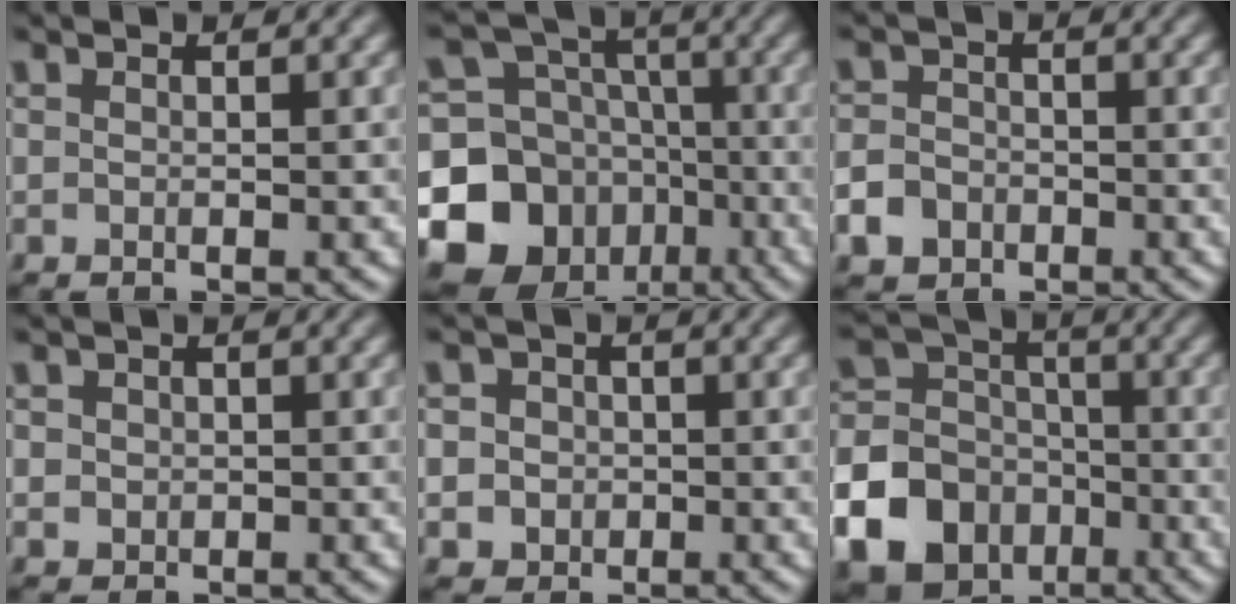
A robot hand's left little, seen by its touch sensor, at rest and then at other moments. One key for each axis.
{"total": 16.1, "fx": -5.7, "fy": 14.1, "fz": 5.1, "tx": -0.136, "ty": -0.033, "tz": -0.096}
{"total": 3.3, "fx": -1.7, "fy": 2.6, "fz": 1.2, "tx": -0.019, "ty": -0.003, "tz": -0.040}
{"total": 1.2, "fx": 0.2, "fy": 1.1, "fz": 0.3, "tx": 0.003, "ty": -0.002, "tz": 0.005}
{"total": 3.9, "fx": 0.3, "fy": 3.7, "fz": 1.4, "tx": -0.004, "ty": 0.022, "tz": -0.014}
{"total": 15.0, "fx": -6.8, "fy": 12.6, "fz": 4.6, "tx": -0.120, "ty": -0.042, "tz": -0.140}